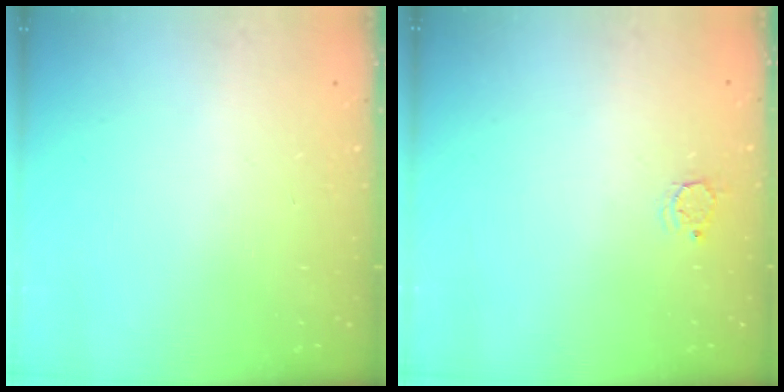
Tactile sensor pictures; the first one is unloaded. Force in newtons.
{"total": 2.7, "press": 2.7, "slide": 0.3}